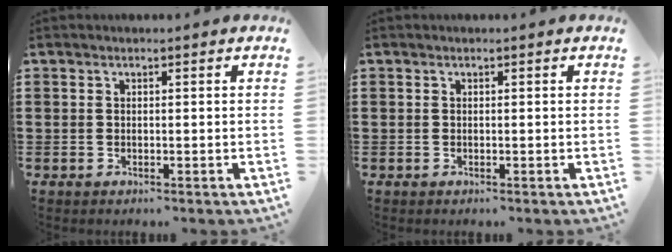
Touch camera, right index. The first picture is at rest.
{"total": 0.0}